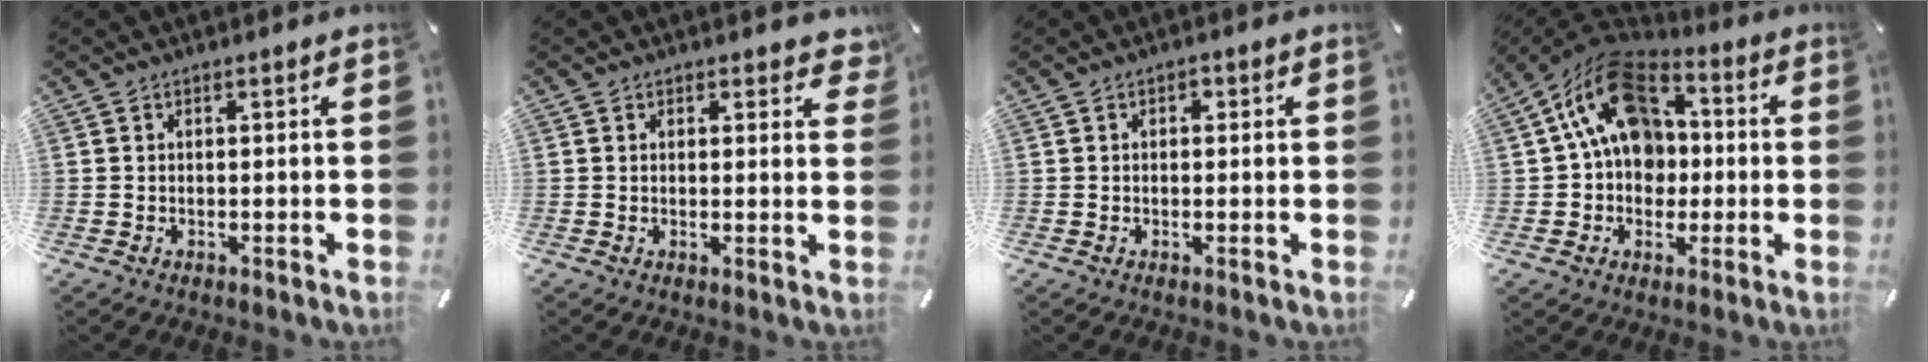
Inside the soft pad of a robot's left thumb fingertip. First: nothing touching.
{"total": 2.2, "force": [1.4, 1.4, 0.9], "torque": [0.002, -0.003, 0.020]}
{"total": 1.2, "force": [0.1, 1.1, 0.5], "torque": [-0.004, 0.004, -0.002]}
{"total": 17.1, "force": [3.6, 13.4, 10.0], "torque": [-0.177, -0.008, 0.068]}